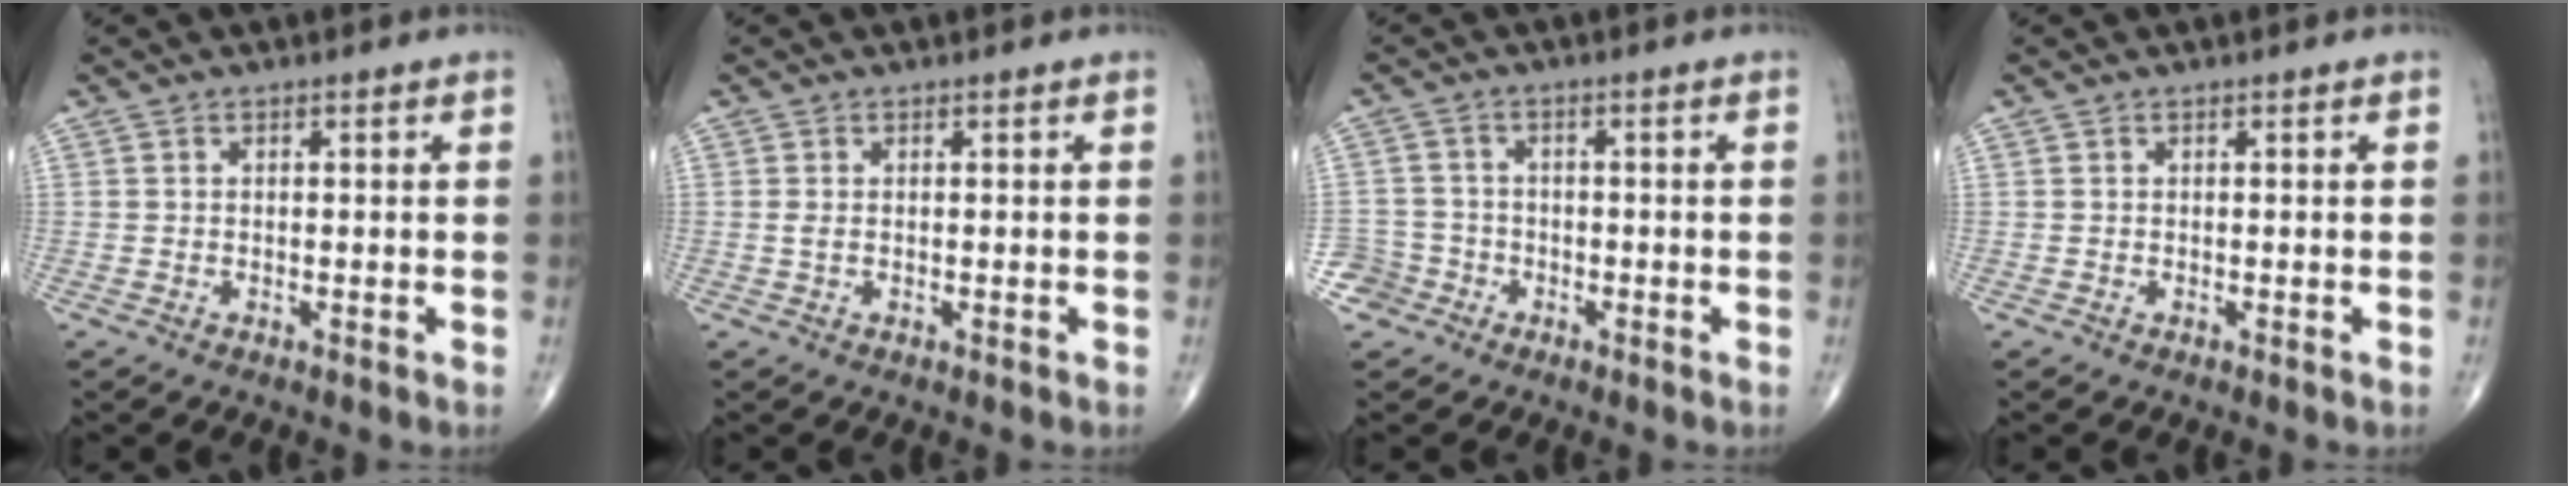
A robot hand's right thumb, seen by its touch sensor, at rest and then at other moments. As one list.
[{"total": 0.8, "force": [0.0, 0.3, 0.8], "torque": [-0.020, -0.001, 0.001]}, {"total": 4.3, "force": [-2.4, 3.5, -0.4], "torque": [0.030, 0.018, -0.049]}, {"total": 0.0}]